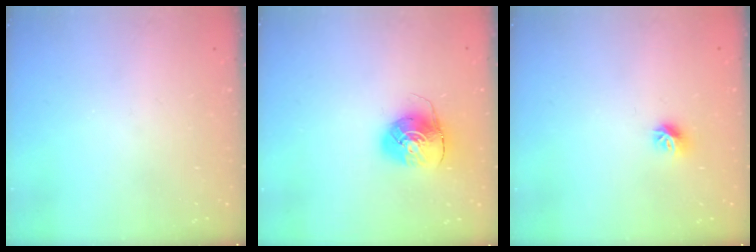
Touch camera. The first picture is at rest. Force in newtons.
{"total": 10.3, "press": 10.3, "slide": 0.4}
{"total": 8.0, "press": 7.9, "slide": 0.6}